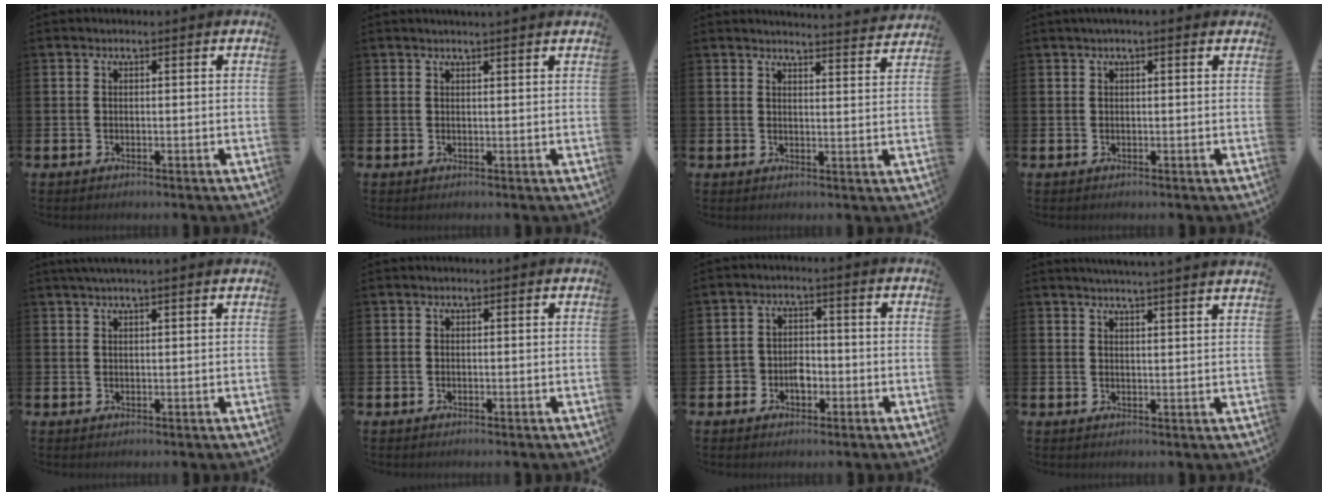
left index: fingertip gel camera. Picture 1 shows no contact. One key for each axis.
{"total": 1.0, "fx": 1.0, "fy": -0.2, "fz": 0.2, "tx": 0.002, "ty": -0.004, "tz": 0.018}
{"total": 3.7, "fx": 3.7, "fy": -0.3, "fz": 0.1, "tx": 0.004, "ty": -0.031, "tz": 0.063}
{"total": 0.9, "fx": 0.6, "fy": 0.0, "fz": 0.7, "tx": -0.011, "ty": 0.002, "tz": 0.009}
{"total": 1.9, "fx": 1.7, "fy": -0.1, "fz": 0.9, "tx": -0.014, "ty": -0.002, "tz": 0.030}
{"total": 0.0}
{"total": 3.1, "fx": -1.3, "fy": 2.5, "fz": 1.3, "tx": -0.020, "ty": 0.002, "tz": -0.032}
{"total": 3.5, "fx": 3.3, "fy": -1.0, "fz": 0.0, "tx": -0.002, "ty": -0.023, "tz": 0.059}